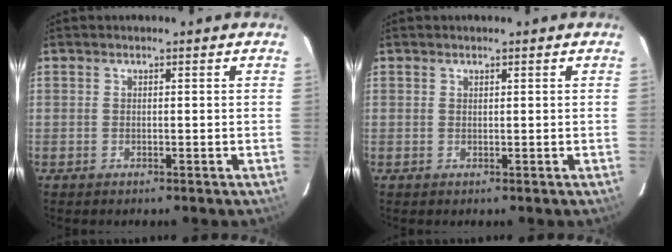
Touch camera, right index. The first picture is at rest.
{"total": 0.0}